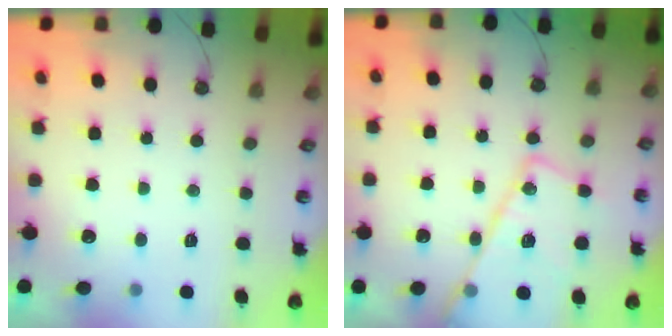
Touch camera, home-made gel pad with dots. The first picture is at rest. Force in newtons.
{"total": 20.5, "press": 20.4, "slide": 1.9}